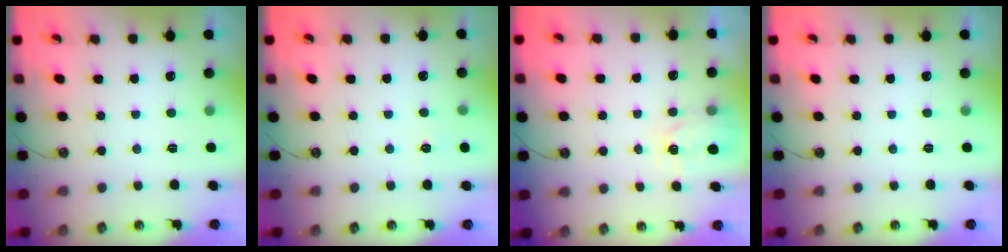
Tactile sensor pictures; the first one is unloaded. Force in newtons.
{"total": 3.7, "press": 3.6, "slide": 0.5}
{"total": 5.3, "press": 5.2, "slide": 0.4}
{"total": 0.0}